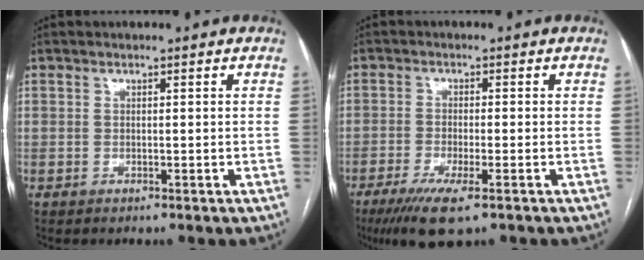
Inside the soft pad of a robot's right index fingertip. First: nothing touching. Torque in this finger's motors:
{"motor_torque": [0.90, -0.25, 0.43, 0.09]}